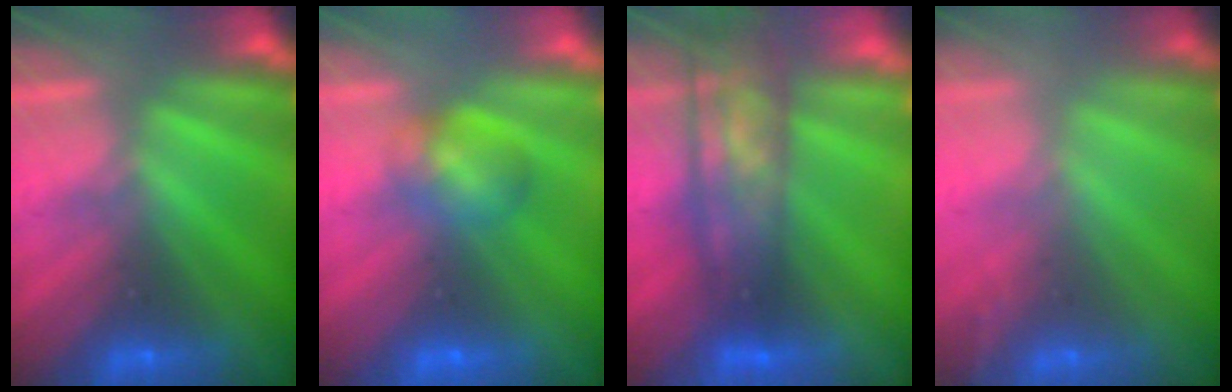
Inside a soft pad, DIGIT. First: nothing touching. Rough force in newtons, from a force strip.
{"total": 4.6}
{"total": 7.3}
{"total": 1.4}